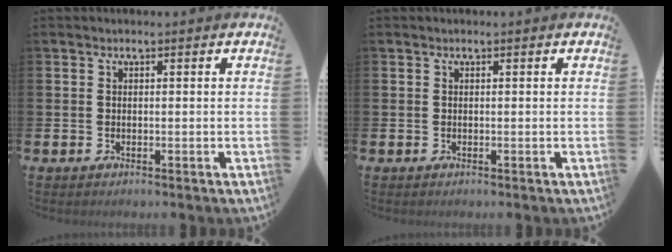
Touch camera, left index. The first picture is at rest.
{"total": 0.0}